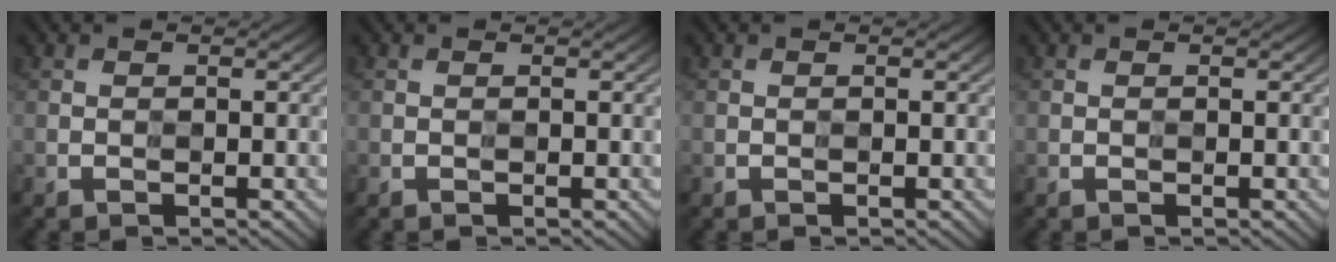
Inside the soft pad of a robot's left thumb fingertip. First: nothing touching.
{"total": 0.0}
{"total": 0.0}
{"total": 0.0}